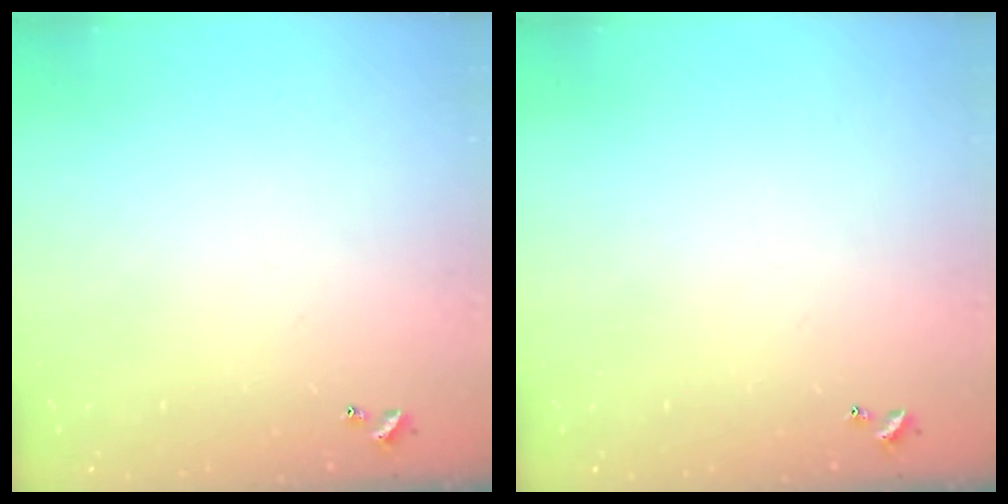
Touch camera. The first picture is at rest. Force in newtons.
{"total": 0.0}